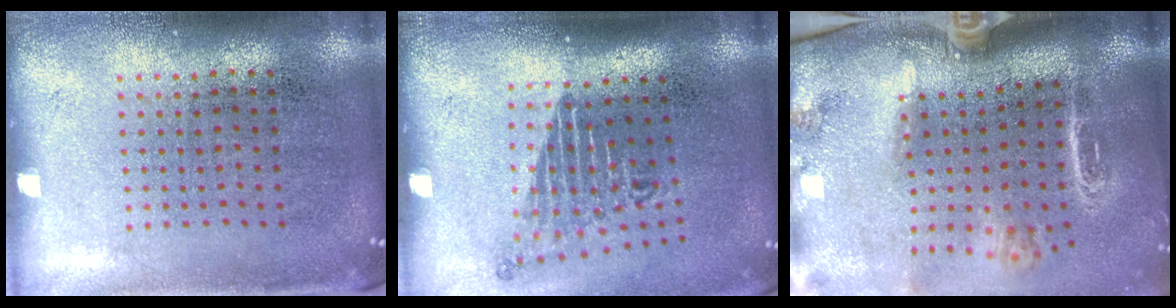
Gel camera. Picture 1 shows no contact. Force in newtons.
{"total": 1.6, "press": 1.1, "slide": 1.2}
{"total": 3.0, "press": 2.1, "slide": 2.1}